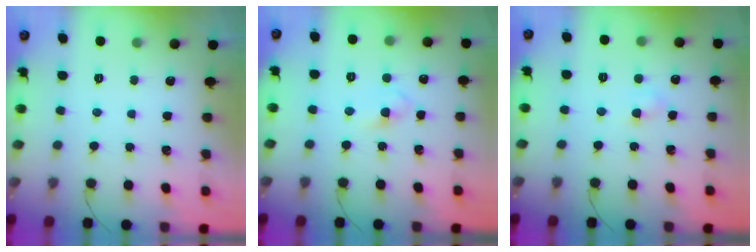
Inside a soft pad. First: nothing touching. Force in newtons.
{"total": 3.2, "press": 3.1, "slide": 0.9}
{"total": 2.5, "press": 2.4, "slide": 0.9}